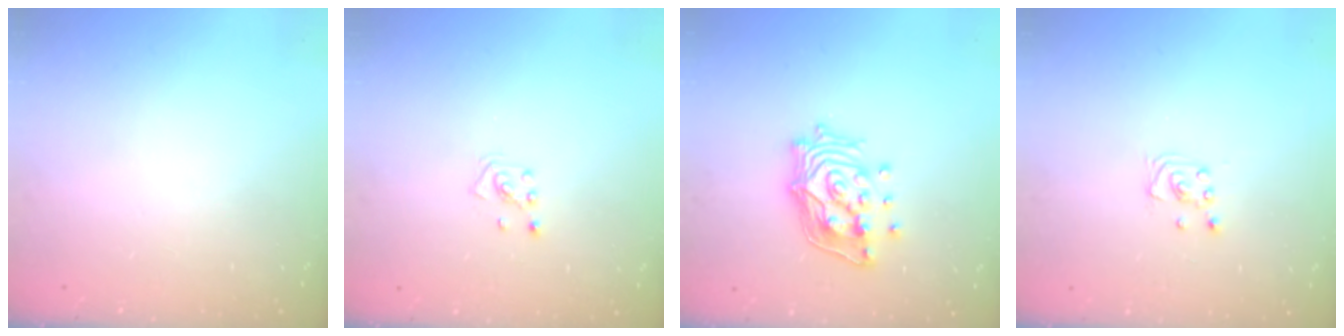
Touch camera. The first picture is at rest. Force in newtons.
{"total": 2.1, "press": 2.0, "slide": 0.3}
{"total": 14.1, "press": 14.0, "slide": 1.7}
{"total": 2.1, "press": 2.1, "slide": 0.2}